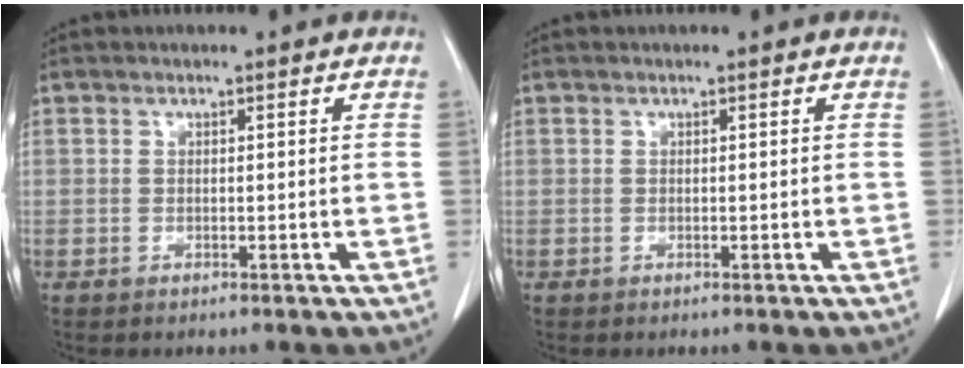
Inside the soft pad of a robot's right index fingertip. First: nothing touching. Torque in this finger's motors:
{"motor_torque": [0.00, 0.00, 0.00, 0.00]}